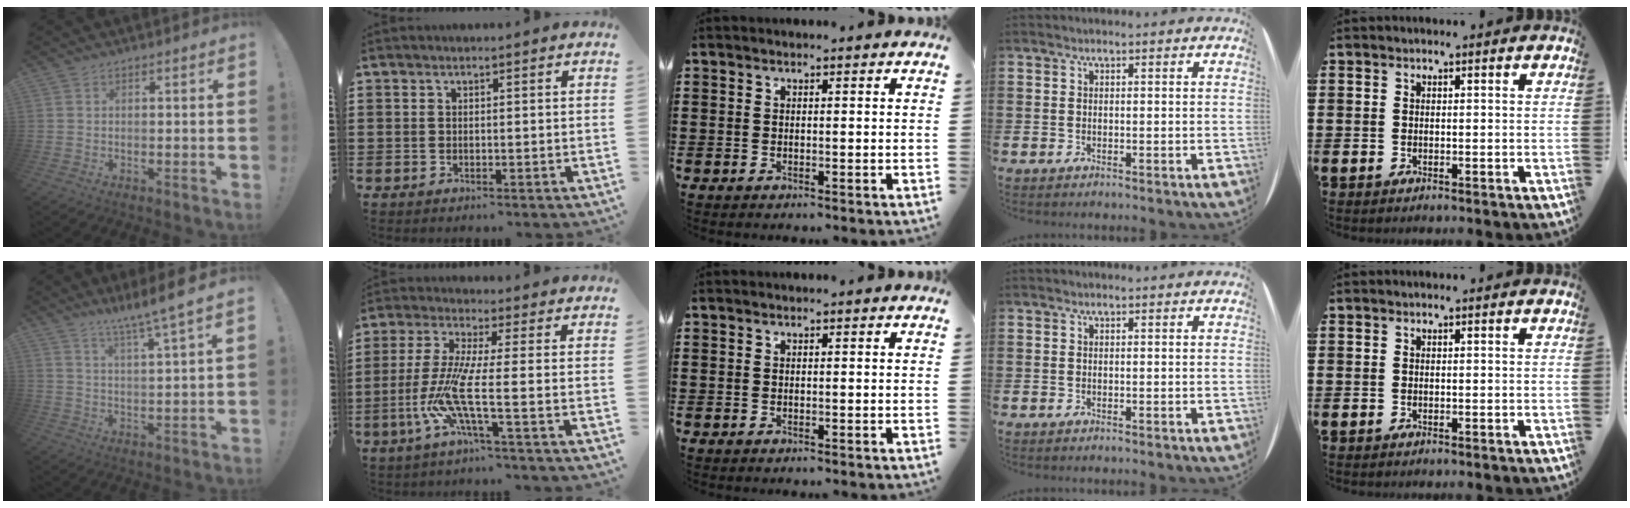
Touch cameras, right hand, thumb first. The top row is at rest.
{"thumb": {"total": 8.4, "force": [6.6, -1.3, 4.9], "torque": [-0.083, -0.049, 0.104]}, "index": {"total": 9.0, "force": [-2.7, 0.4, 8.5], "torque": [-0.202, -0.027, -0.062]}}